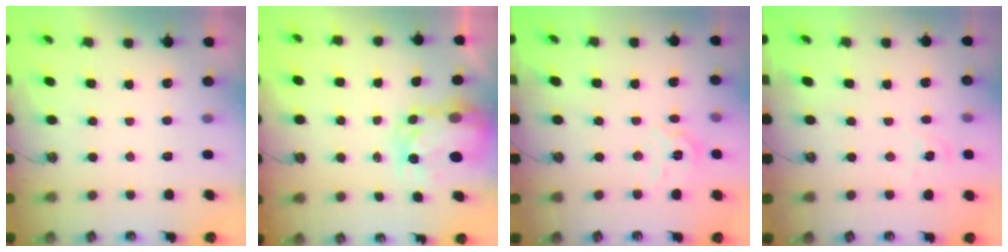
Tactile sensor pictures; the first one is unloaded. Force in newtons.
{"total": 5.5, "press": 5.5, "slide": 0.5}
{"total": 7.8, "press": 7.7, "slide": 0.7}
{"total": 1.8, "press": 1.8, "slide": 0.3}